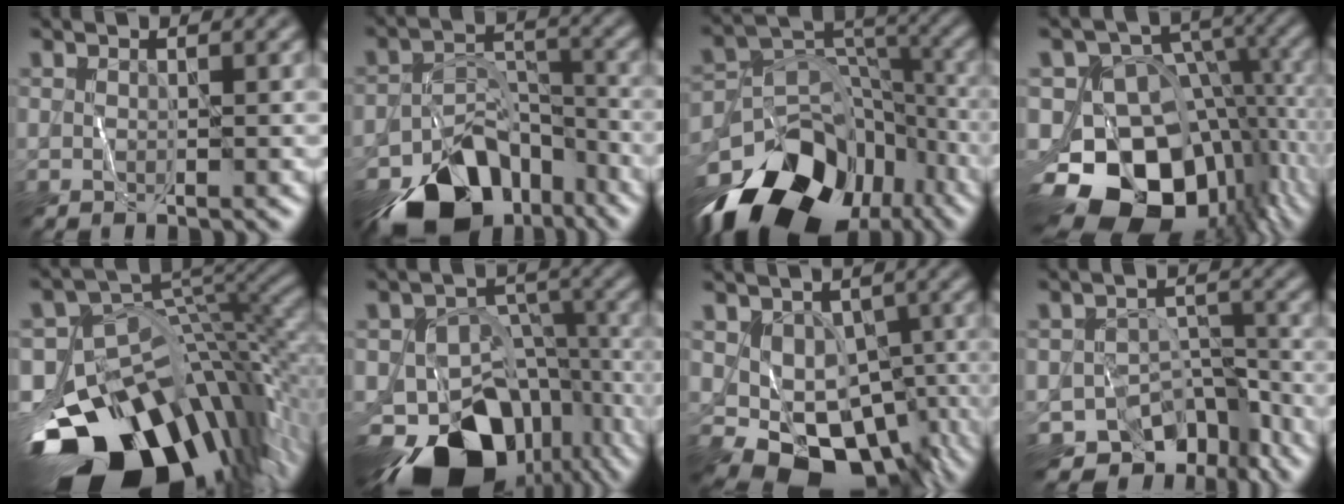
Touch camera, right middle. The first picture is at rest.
{"total": 11.8, "force": [-7.9, 6.5, 5.8], "torque": [-0.094, 0.000, -0.126]}
{"total": 16.0, "force": [-10.1, 10.1, 7.3], "torque": [-0.145, -0.006, -0.159]}
{"total": 16.4, "force": [-7.8, 11.4, 8.9], "torque": [-0.150, -0.005, -0.118]}
{"total": 16.9, "force": [-8.7, 9.2, 11.1], "torque": [-0.204, -0.026, -0.142]}
{"total": 15.5, "force": [-10.3, 8.9, 7.5], "torque": [-0.140, -0.028, -0.142]}
{"total": 7.8, "force": [-2.2, 5.8, 4.7], "torque": [-0.066, -0.016, -0.026]}
{"total": 9.7, "force": [-7.2, 5.3, 3.7], "torque": [-0.032, -0.001, -0.099]}